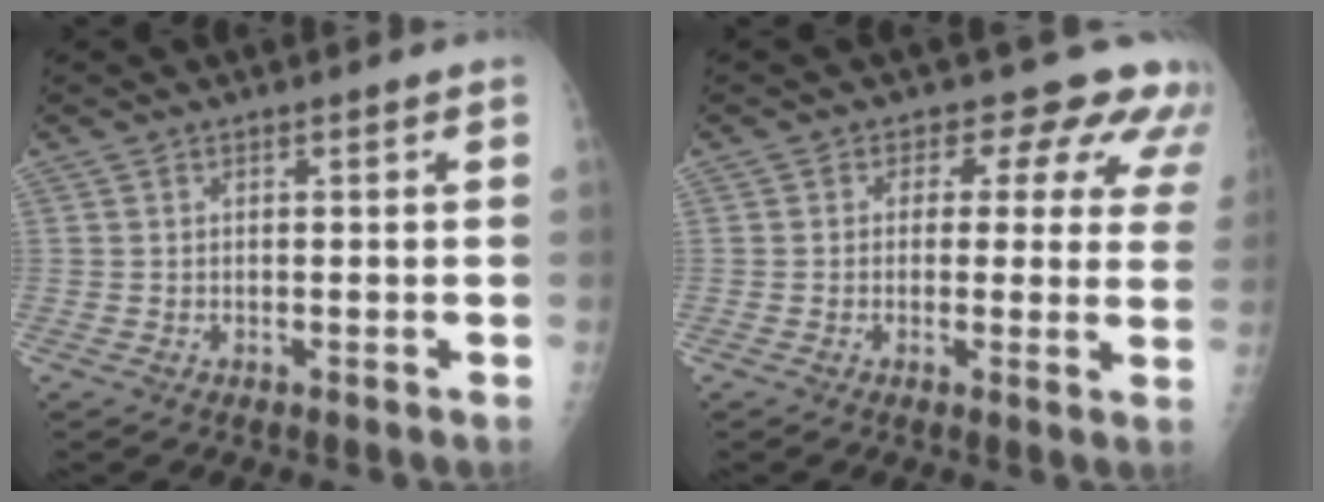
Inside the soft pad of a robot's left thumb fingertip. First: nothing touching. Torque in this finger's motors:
{"motor_torque": [-0.06, 0.23, 0.08, 0.11, 0.03]}